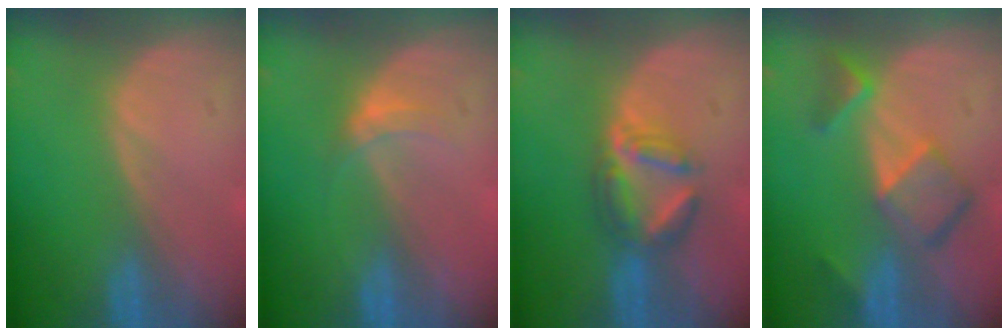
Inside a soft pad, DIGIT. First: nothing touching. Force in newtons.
{"total": 2.6, "press": 2.2, "slide": 1.4}
{"total": 5.8, "press": 5.5, "slide": 1.9}
{"total": 7.3, "press": 6.3, "slide": 3.7}